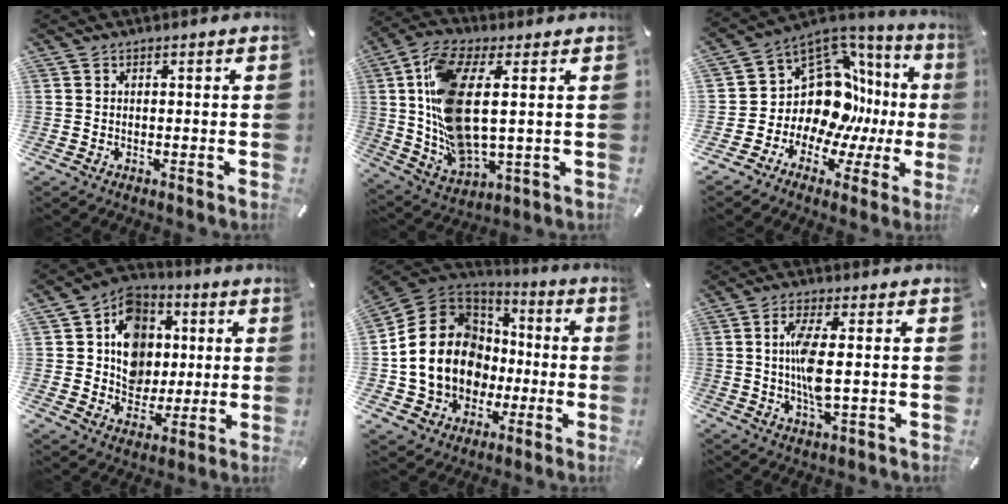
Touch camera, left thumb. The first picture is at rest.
{"total": 15.9, "force": [3.0, 7.2, 13.8], "torque": [-0.312, -0.012, 0.055]}
{"total": 14.3, "force": [2.0, 11.6, 8.2], "torque": [-0.157, -0.061, 0.045]}
{"total": 12.9, "force": [1.3, 11.6, 5.4], "torque": [-0.072, -0.003, 0.027]}
{"total": 19.0, "force": [-1.5, 16.3, 9.7], "torque": [-0.199, 0.008, -0.015]}
{"total": 8.7, "force": [0.5, 2.3, 8.3], "torque": [-0.182, -0.012, 0.002]}